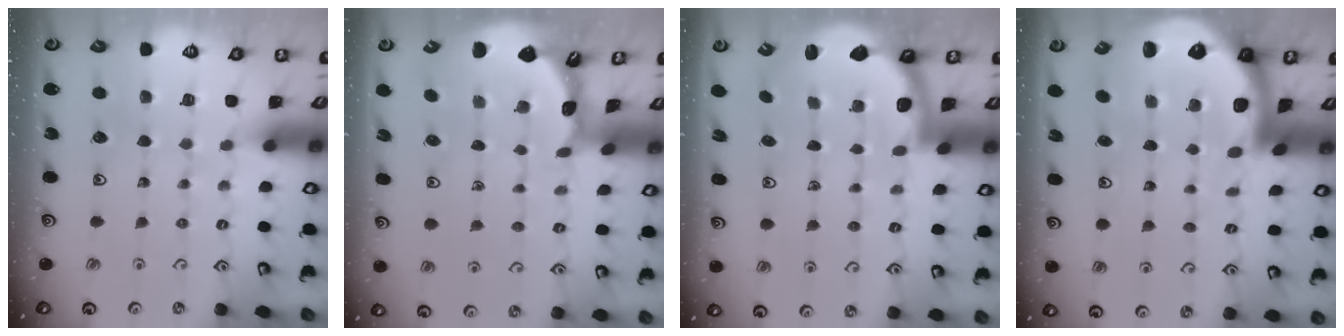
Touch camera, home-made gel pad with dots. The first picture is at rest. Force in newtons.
{"total": 1.7, "press": 1.6, "slide": 0.1}
{"total": 2.5, "press": 2.2, "slide": 1.1}
{"total": 5.2, "press": 5.2, "slide": 0.6}